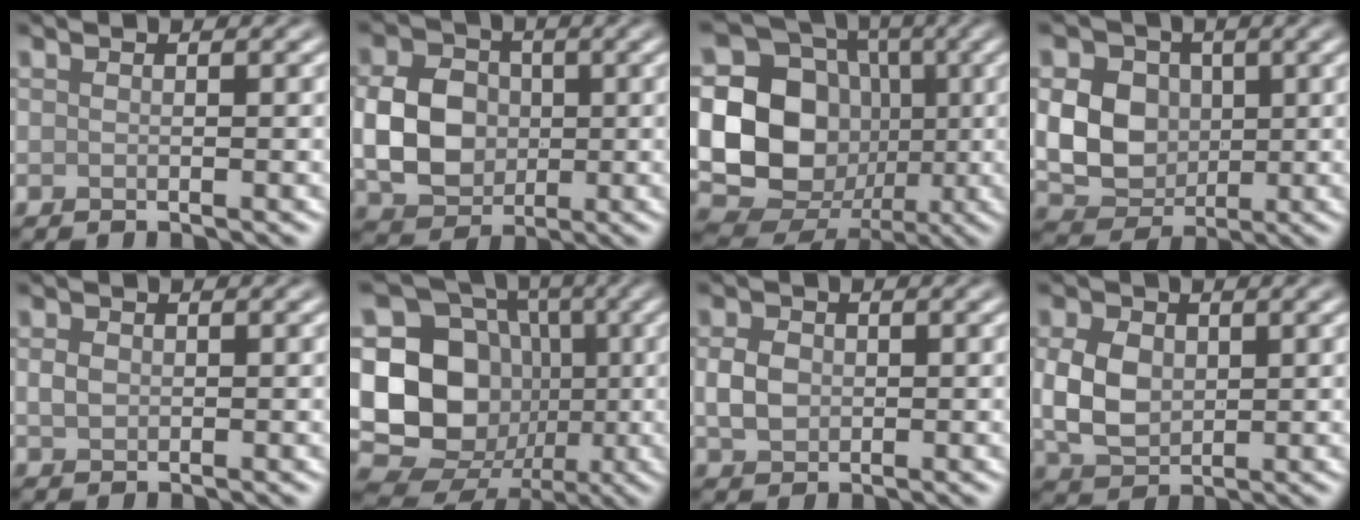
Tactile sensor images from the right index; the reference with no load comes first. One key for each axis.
{"total": 6.2, "fx": -0.2, "fy": 4.9, "fz": 3.8, "tx": -0.077, "ty": 0.002, "tz": -0.005}
{"total": 14.1, "fx": -0.9, "fy": 12.2, "fz": 7.1, "tx": -0.140, "ty": -0.012, "tz": -0.039}
{"total": 6.2, "fx": 0.3, "fy": 5.0, "fz": 3.6, "tx": -0.073, "ty": -0.003, "tz": 0.004}
{"total": 1.2, "fx": 0.1, "fy": 1.0, "fz": 0.8, "tx": -0.017, "ty": 0.002, "tz": 0.002}
{"total": 14.3, "fx": -1.3, "fy": 12.3, "fz": 7.1, "tx": -0.126, "ty": -0.005, "tz": -0.044}
{"total": 2.5, "fx": 0.1, "fy": 2.0, "fz": 1.5, "tx": -0.033, "ty": 0.001, "tz": -0.001}
{"total": 4.6, "fx": 0.5, "fy": 3.3, "fz": 3.1, "tx": -0.074, "ty": -0.001, "tz": 0.012}